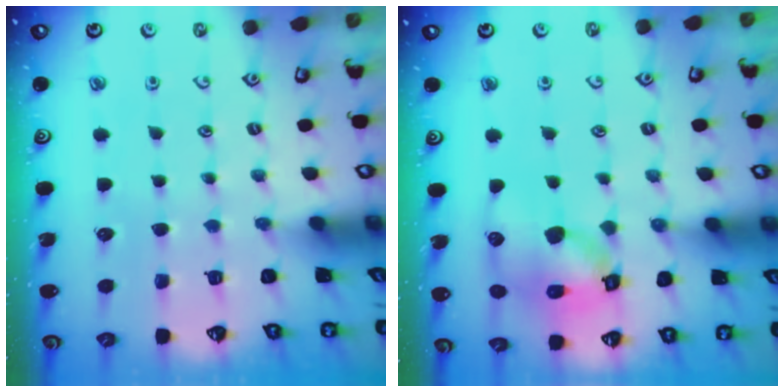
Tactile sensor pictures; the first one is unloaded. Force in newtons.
{"total": 13.4, "press": 13.2, "slide": 2.0}